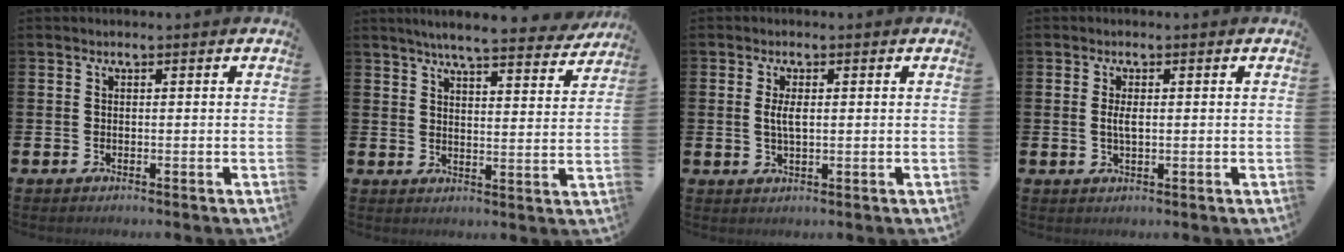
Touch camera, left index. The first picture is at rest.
{"total": 6.2, "force": [5.8, 0.3, 2.2], "torque": [-0.051, -0.034, 0.097]}
{"total": 2.7, "force": [0.5, 1.1, 2.5], "torque": [-0.049, 0.006, 0.005]}
{"total": 2.1, "force": [0.1, 0.8, 2.0], "torque": [-0.037, 0.003, 0.000]}